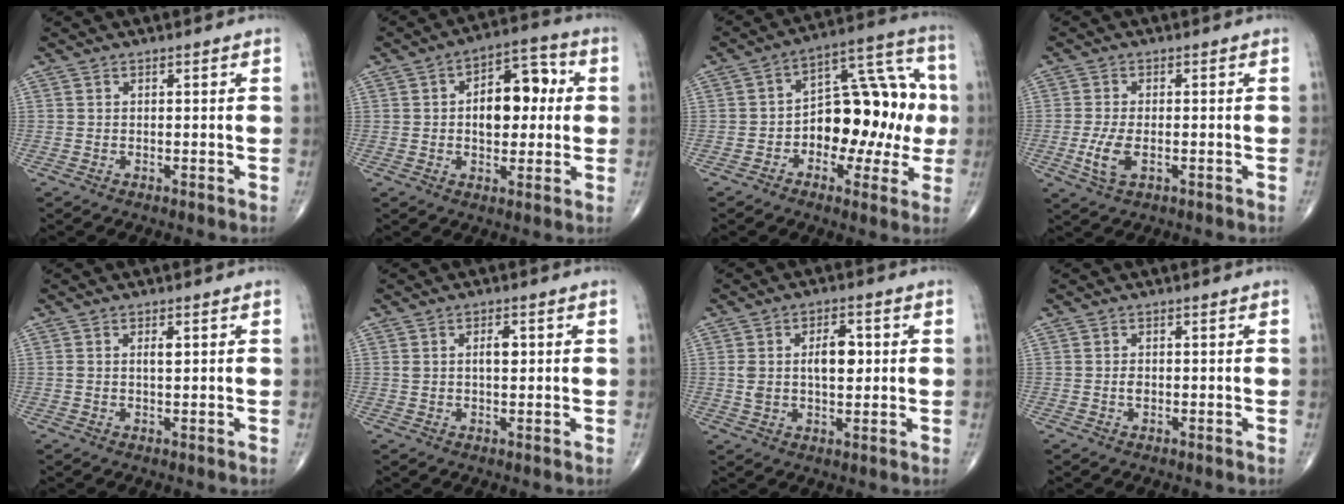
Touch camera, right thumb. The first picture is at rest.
{"total": 12.0, "force": [1.2, 7.0, 9.6], "torque": [-0.107, 0.020, 0.012]}
{"total": 18.2, "force": [-1.6, 10.9, 14.5], "torque": [-0.154, 0.053, -0.025]}
{"total": 5.1, "force": [-1.4, 2.4, 4.3], "torque": [-0.097, -0.003, -0.024]}
{"total": 1.7, "force": [0.5, 0.7, 1.5], "torque": [-0.027, 0.000, 0.007]}
{"total": 3.0, "force": [0.6, 1.4, 2.6], "torque": [-0.040, 0.001, 0.010]}
{"total": 7.8, "force": [1.2, 4.1, 6.4], "torque": [-0.096, 0.005, 0.021]}
{"total": 1.2, "force": [-0.2, 0.8, 0.9], "torque": [-0.013, 0.001, -0.002]}